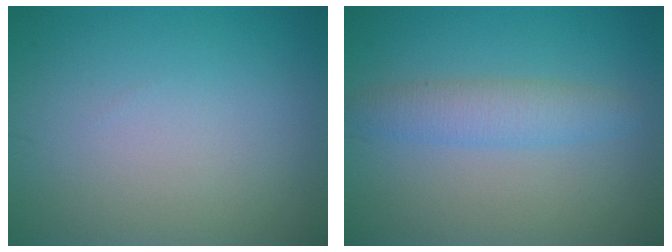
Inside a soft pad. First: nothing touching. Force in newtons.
{"total": 2.7, "press": 2.7, "slide": 0.1}